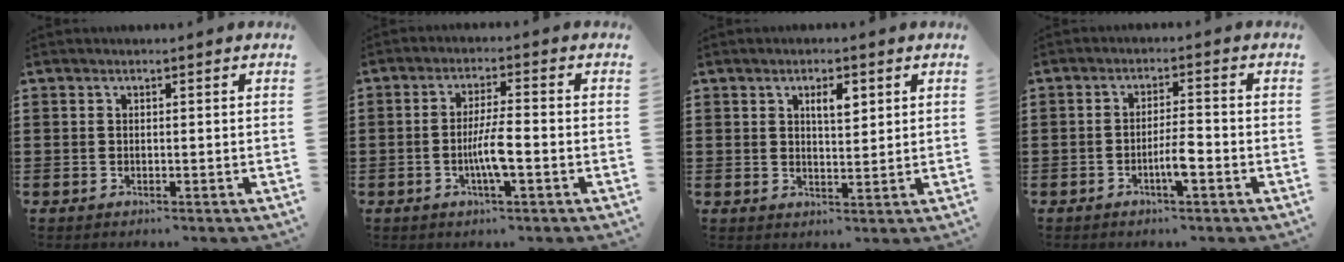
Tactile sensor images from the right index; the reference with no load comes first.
{"total": 5.3, "force": [-1.6, 0.8, 5.0], "torque": [-0.100, -0.004, -0.033]}
{"total": 3.3, "force": [1.5, 1.2, 2.7], "torque": [-0.050, 0.004, 0.022]}
{"total": 4.1, "force": [-1.7, 0.7, 3.6], "torque": [-0.069, 0.000, -0.033]}